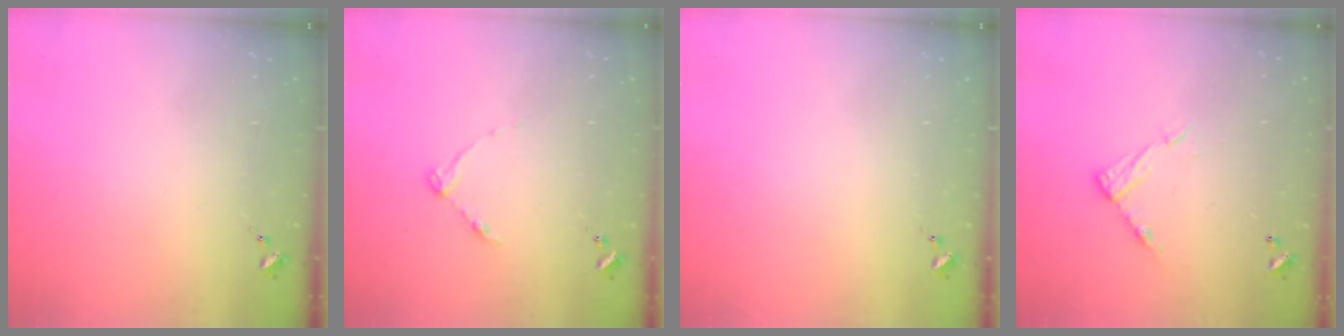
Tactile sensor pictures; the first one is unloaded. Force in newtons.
{"total": 3.3, "press": 3.3, "slide": 0.5}
{"total": 0.0}
{"total": 9.4, "press": 9.4, "slide": 0.1}